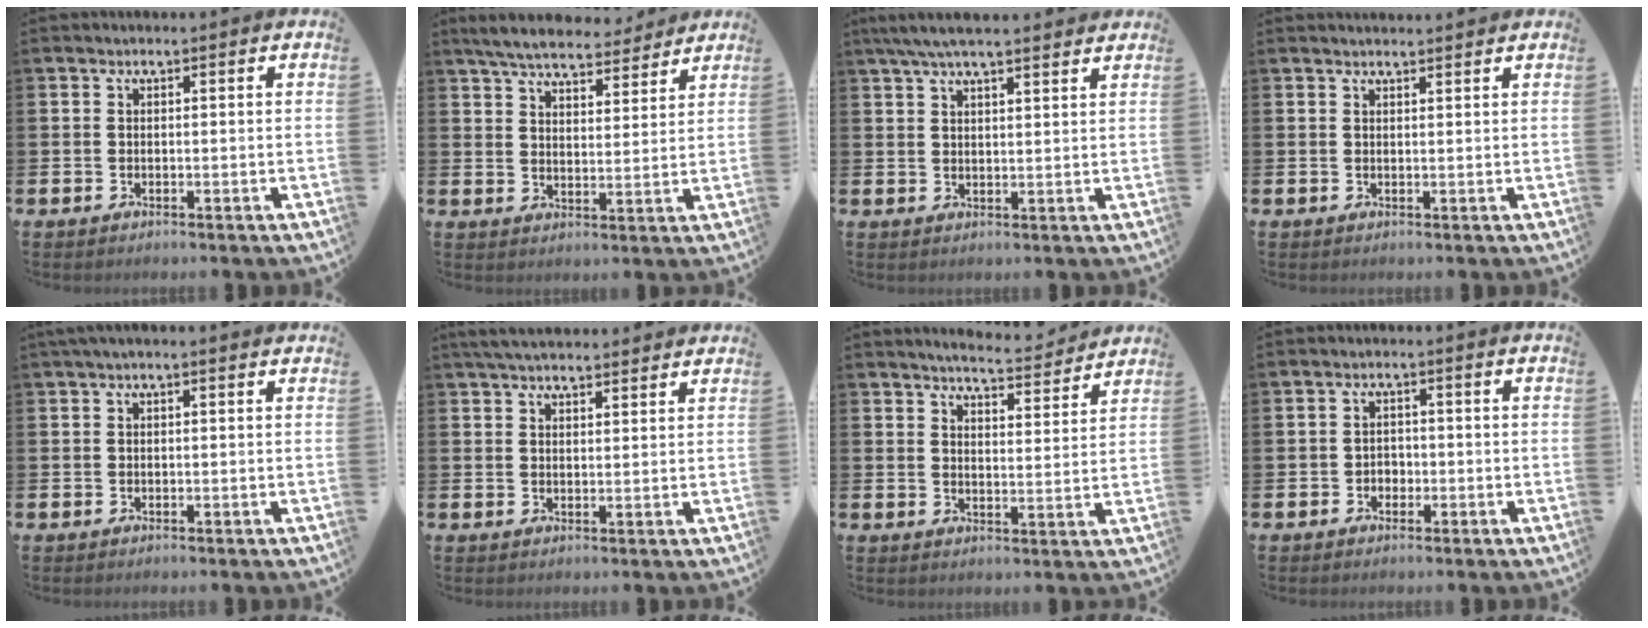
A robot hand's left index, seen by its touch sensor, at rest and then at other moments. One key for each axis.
{"total": 6.2, "fx": 5.9, "fy": 1.3, "fz": 1.5, "tx": -0.048, "ty": -0.028, "tz": 0.105}
{"total": 5.6, "fx": 5.0, "fy": 0.7, "fz": 2.5, "tx": -0.060, "ty": -0.008, "tz": 0.092}
{"total": 1.2, "fx": 1.2, "fy": 0.0, "fz": 0.1, "tx": 0.007, "ty": -0.006, "tz": 0.021}
{"total": 0.8, "fx": 0.4, "fy": 0.0, "fz": 0.6, "tx": -0.011, "ty": 0.001, "tz": 0.006}
{"total": 4.1, "fx": 3.9, "fy": 0.7, "fz": 1.1, "tx": -0.028, "ty": -0.011, "tz": 0.073}
{"total": 5.5, "fx": 5.5, "fy": 0.1, "fz": 0.9, "tx": -0.023, "ty": -0.037, "tz": 0.095}
{"total": 1.7, "fx": -0.8, "fy": 1.5, "fz": 0.4, "tx": -0.011, "ty": 0.004, "tz": -0.019}